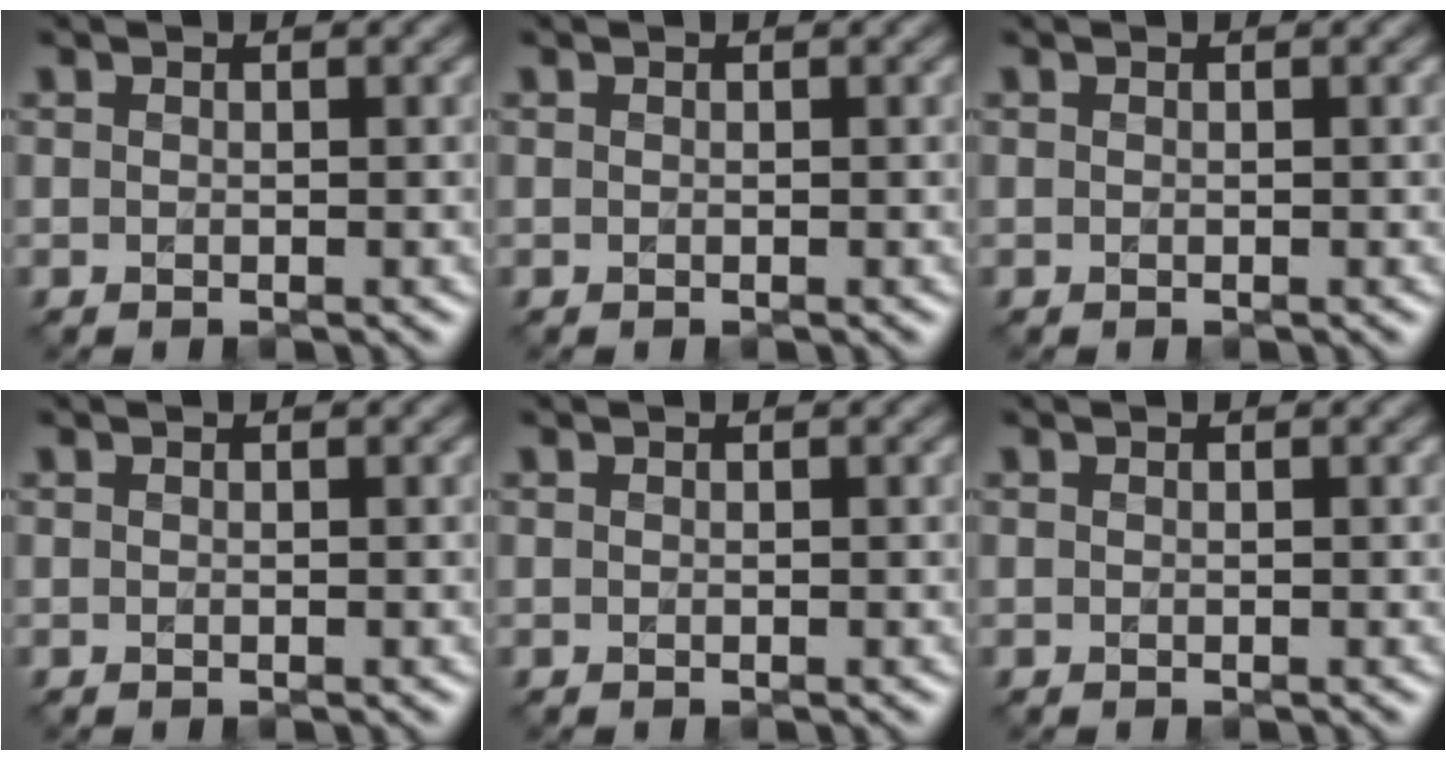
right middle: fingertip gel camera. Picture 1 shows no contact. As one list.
[{"total": 0.0}, {"total": 0.0}, {"total": 0.0}, {"total": 0.0}, {"total": 0.0}]